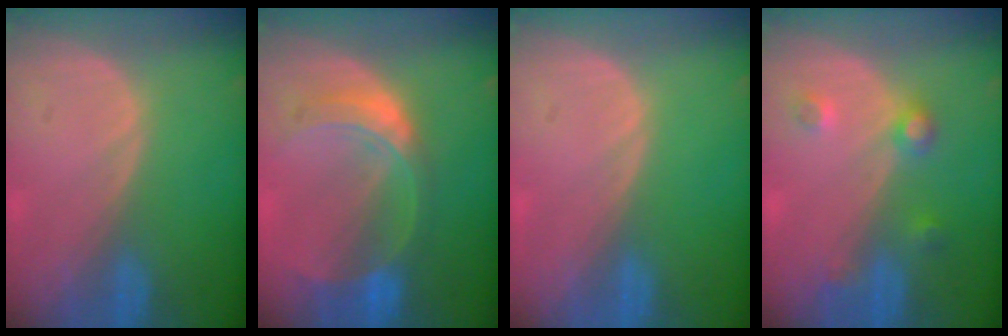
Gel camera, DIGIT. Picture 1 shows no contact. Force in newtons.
{"total": 7.5, "press": 6.6, "slide": 3.7}
{"total": 0.0}
{"total": 3.8, "press": 3.5, "slide": 1.4}